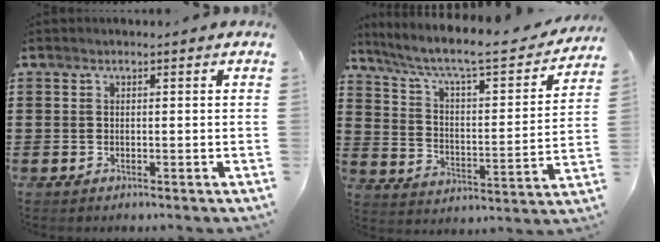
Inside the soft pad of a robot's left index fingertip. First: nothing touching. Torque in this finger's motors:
{"motor_torque": [1.92, -0.22, 0.48, 0.17]}